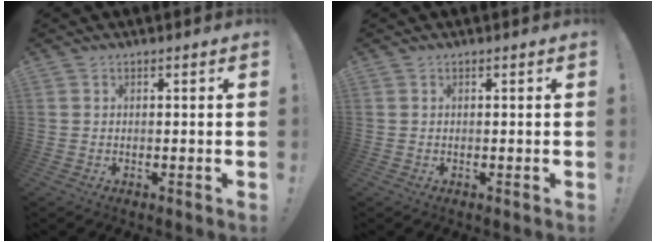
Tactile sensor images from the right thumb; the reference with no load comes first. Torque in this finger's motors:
{"motor_torque": [0.00, 0.00, -0.04, 0.04, 0.03]}